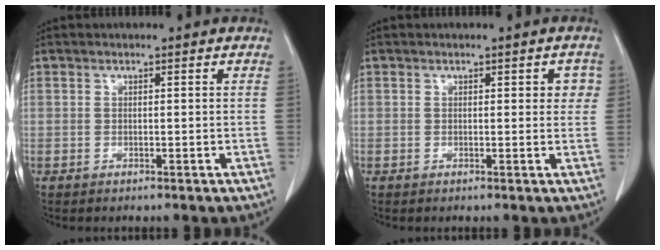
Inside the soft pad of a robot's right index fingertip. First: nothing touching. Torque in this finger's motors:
{"motor_torque": [0.05, 0.02, 0.00, 0.00]}